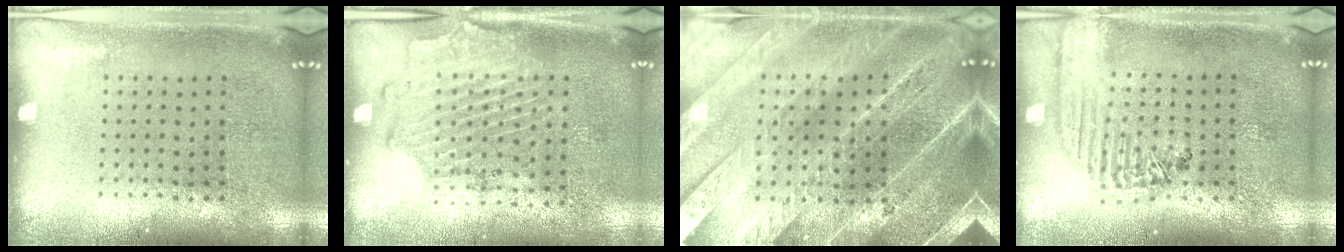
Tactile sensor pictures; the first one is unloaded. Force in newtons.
{"total": 1.7, "press": 1.4, "slide": 0.9}
{"total": 4.9, "press": 4.3, "slide": 2.3}
{"total": 1.9, "press": 1.7, "slide": 0.7}